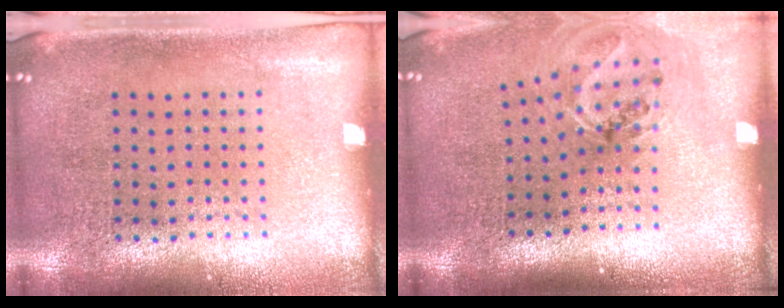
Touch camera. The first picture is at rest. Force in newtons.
{"total": 1.2, "press": 1.0, "slide": 0.6}